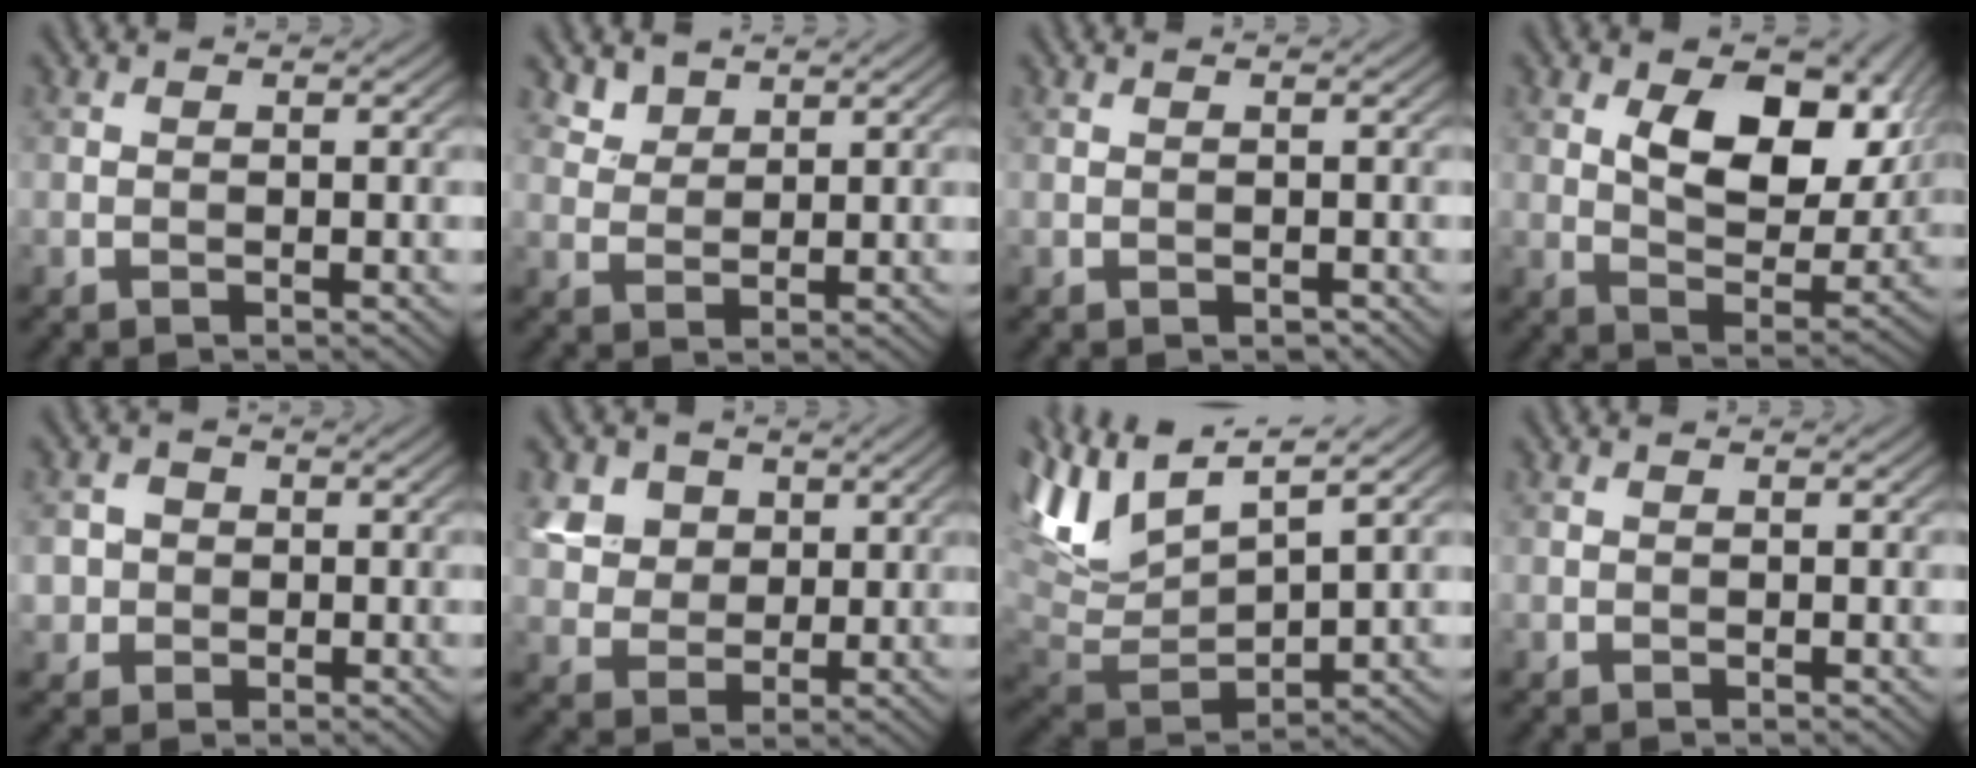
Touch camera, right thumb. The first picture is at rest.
{"total": 2.6, "force": [2.2, 1.2, 0.7], "torque": [-0.023, -0.003, 0.056]}
{"total": 0.0}
{"total": 12.0, "force": [4.0, 6.7, 9.2], "torque": [-0.150, -0.014, 0.069]}
{"total": 2.5, "force": [-0.3, 2.4, 0.5], "torque": [-0.011, -0.001, -0.009]}
{"total": 6.3, "force": [3.0, 5.0, 2.5], "torque": [-0.097, -0.011, 0.064]}
{"total": 12.0, "force": [6.4, 4.2, 9.2], "torque": [-0.239, 0.017, 0.128]}
{"total": 0.0}